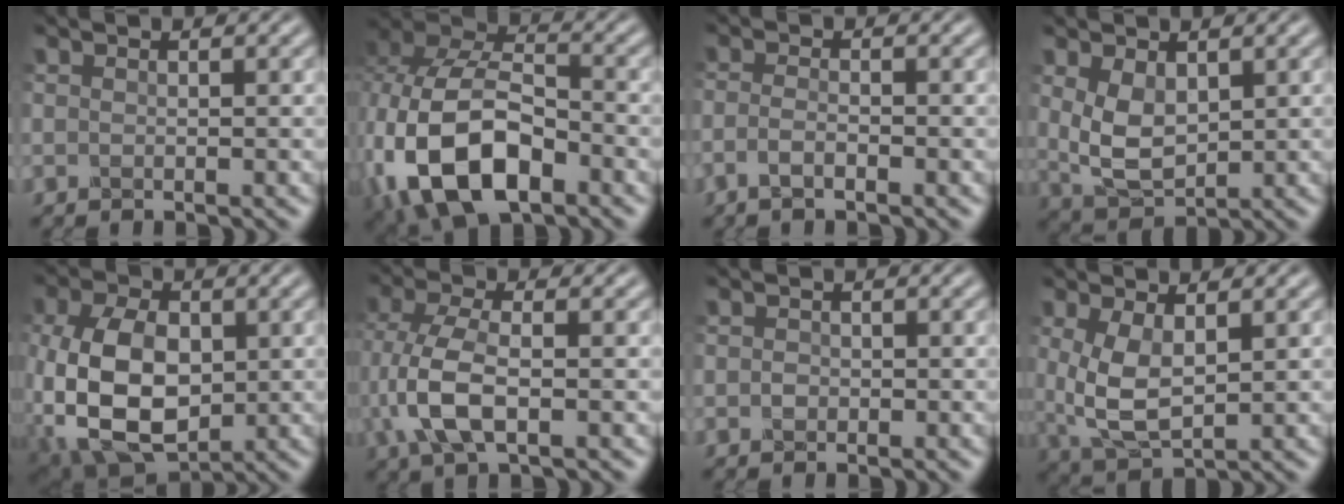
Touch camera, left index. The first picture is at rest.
{"total": 13.0, "force": [-3.7, 8.1, 9.5], "torque": [-0.221, -0.020, -0.064]}
{"total": 1.6, "force": [-1.1, 0.4, 1.1], "torque": [-0.036, 0.003, -0.028]}
{"total": 4.2, "force": [1.0, 2.9, 3.0], "torque": [-0.081, 0.000, 0.029]}
{"total": 11.3, "force": [-1.2, 7.4, 8.5], "torque": [-0.199, -0.013, -0.019]}
{"total": 5.8, "force": [-1.3, 2.9, 4.8], "torque": [-0.131, 0.007, -0.029]}
{"total": 0.5, "force": [-0.2, 0.5, -0.1], "torque": [-0.009, 0.004, -0.004]}
{"total": 4.3, "force": [0.8, 2.2, 3.6], "torque": [-0.099, -0.001, 0.024]}